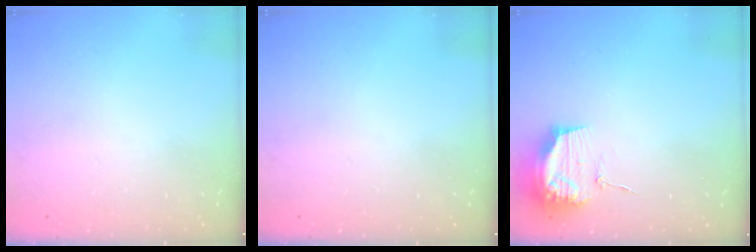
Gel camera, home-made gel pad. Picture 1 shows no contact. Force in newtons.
{"total": 0.0}
{"total": 13.9, "press": 13.9, "slide": 0.1}